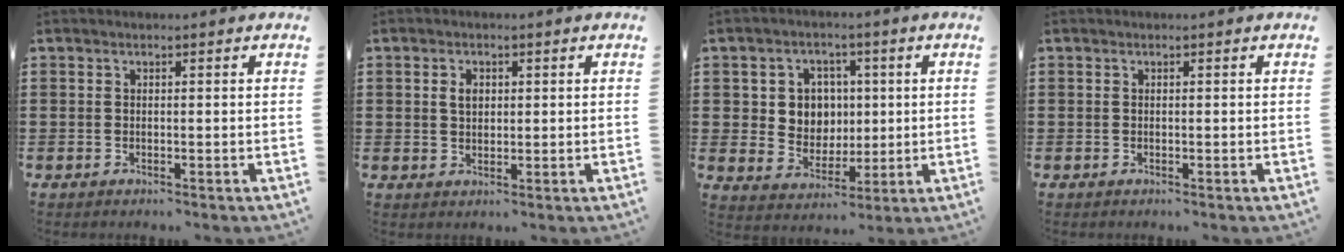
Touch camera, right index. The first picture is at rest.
{"total": 2.2, "force": [0.6, 1.5, 1.6], "torque": [-0.035, 0.007, 0.010]}
{"total": 6.0, "force": [1.4, 5.6, 1.8], "torque": [-0.056, 0.014, 0.023]}
{"total": 0.0}